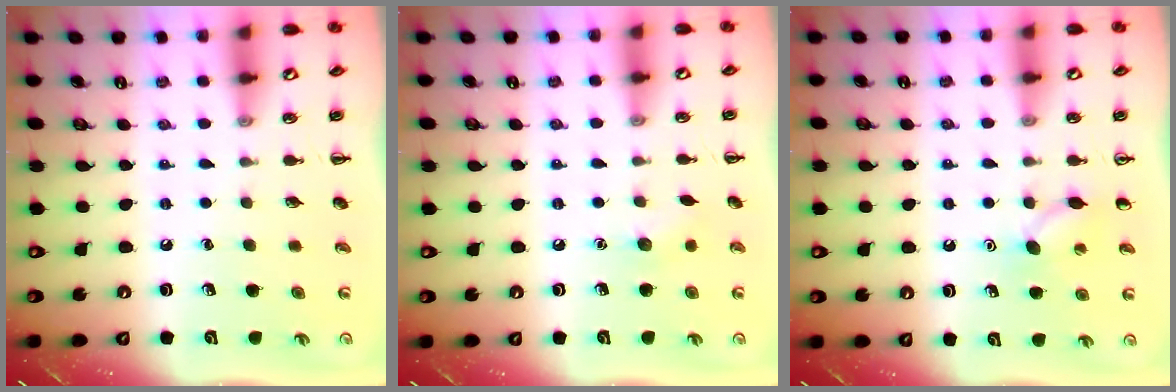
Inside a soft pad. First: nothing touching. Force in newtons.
{"total": 5.3, "press": 5.1, "slide": 1.6}
{"total": 7.2, "press": 6.9, "slide": 2.0}